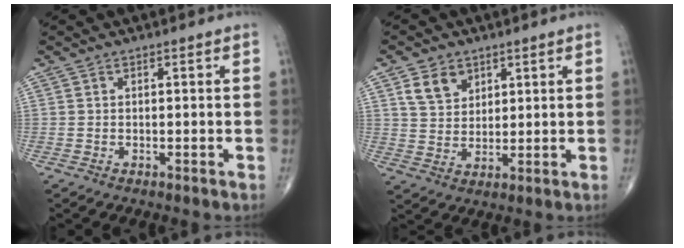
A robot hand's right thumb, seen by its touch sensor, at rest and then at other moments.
{"total": 6.4, "force": [3.4, 4.6, 2.9], "torque": [-0.034, -0.018, 0.066]}